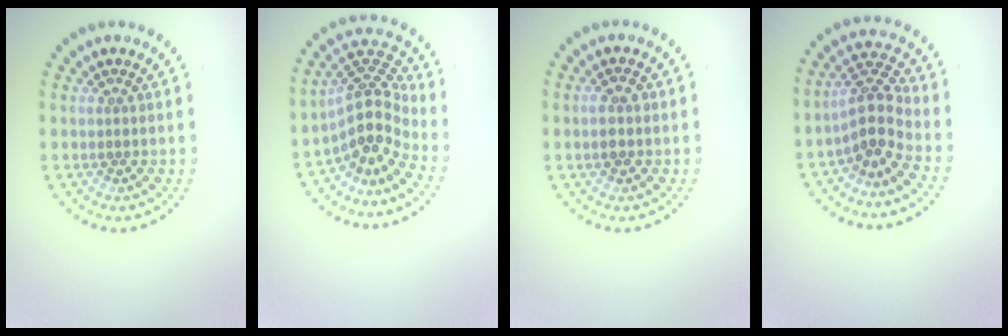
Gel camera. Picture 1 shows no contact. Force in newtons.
{"total": 4.5, "press": 3.1, "slide": 3.2}
{"total": 1.7, "press": 1.7, "slide": 0.2}
{"total": 3.4, "press": 2.8, "slide": 1.9}